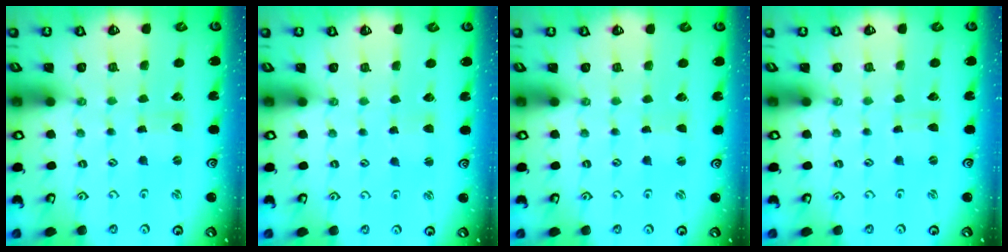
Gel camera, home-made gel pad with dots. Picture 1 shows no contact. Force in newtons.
{"total": 2.0, "press": 2.0, "slide": 0.3}
{"total": 0.0}
{"total": 0.0}